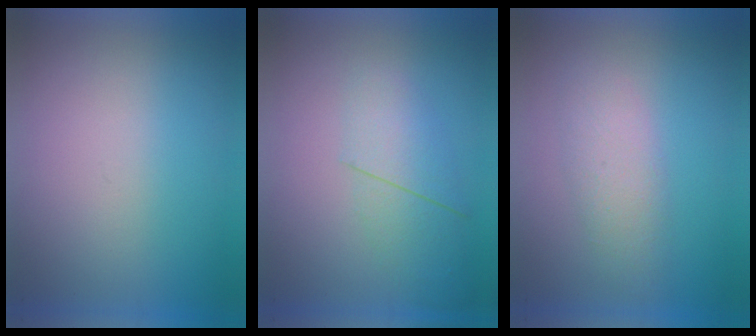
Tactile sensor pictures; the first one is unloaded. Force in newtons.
{"total": 2.2}
{"total": 1.8}